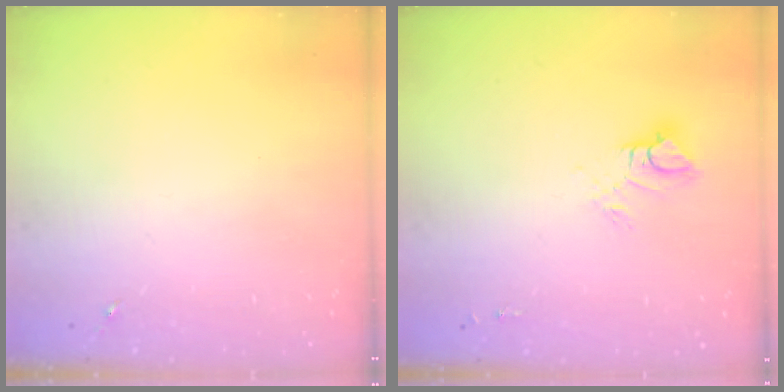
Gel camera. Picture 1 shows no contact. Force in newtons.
{"total": 7.4, "press": 7.4, "slide": 0.8}